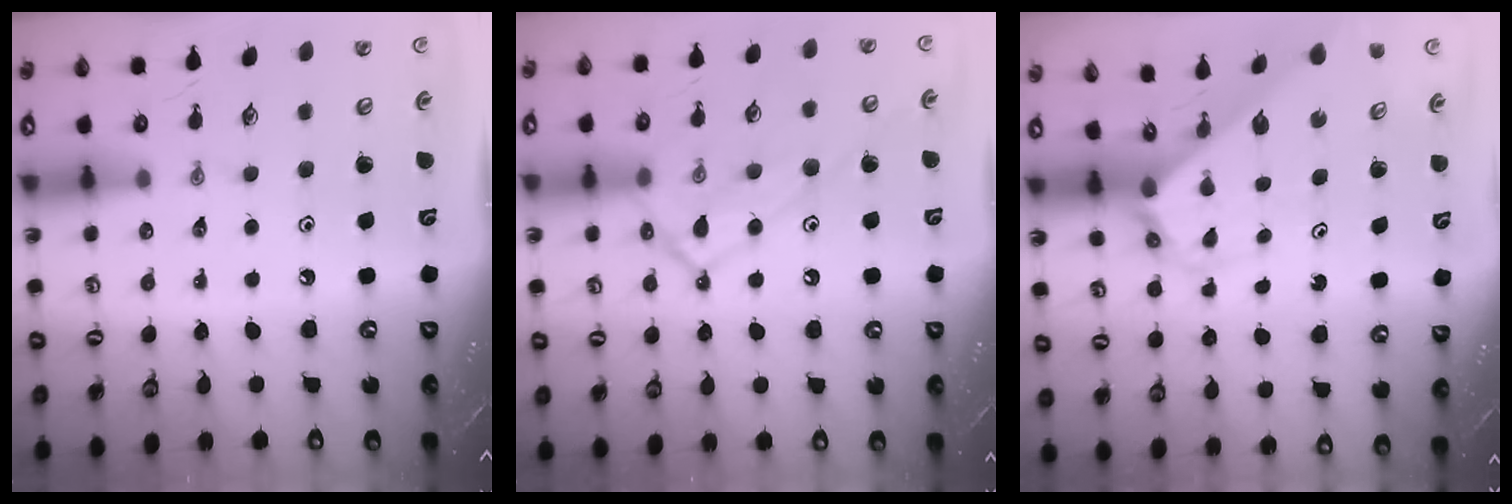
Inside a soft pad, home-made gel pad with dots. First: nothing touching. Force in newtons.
{"total": 12.5, "press": 12.5, "slide": 1.1}
{"total": 2.7, "press": 2.7, "slide": 0.3}